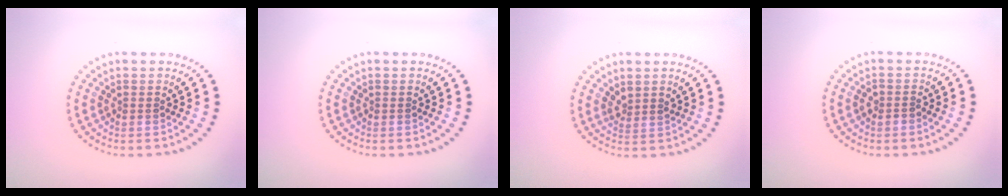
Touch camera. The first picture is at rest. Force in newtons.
{"total": 0.0}
{"total": 1.3, "press": 1.1, "slide": 0.7}
{"total": 1.2, "press": 1.1, "slide": 0.6}